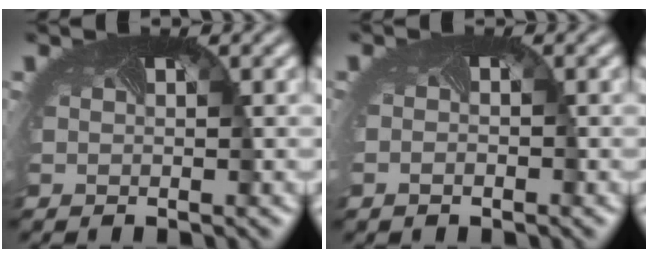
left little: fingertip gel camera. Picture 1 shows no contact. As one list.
[{"total": 0.8, "force": [-0.5, 0.5, 0.5], "torque": [-0.007, -0.005, -0.006]}]